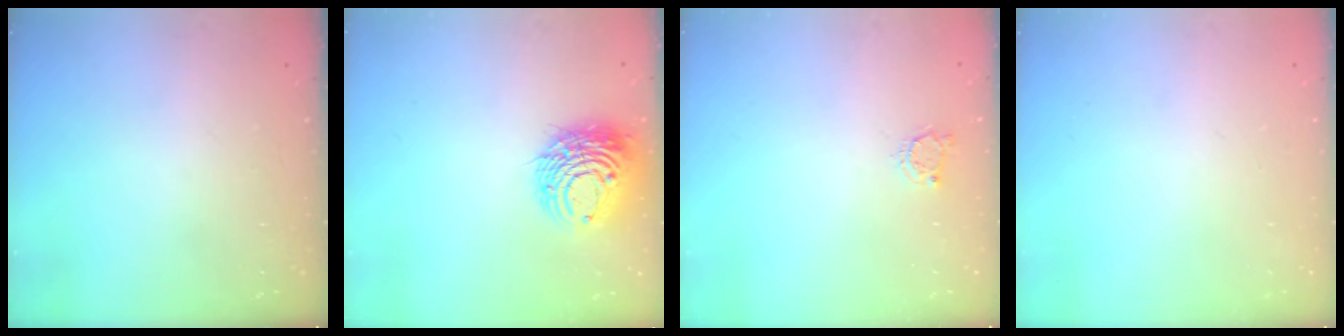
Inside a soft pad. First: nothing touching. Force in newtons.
{"total": 11.8, "press": 11.8, "slide": 1.2}
{"total": 3.1, "press": 3.1, "slide": 0.4}
{"total": 0.0}